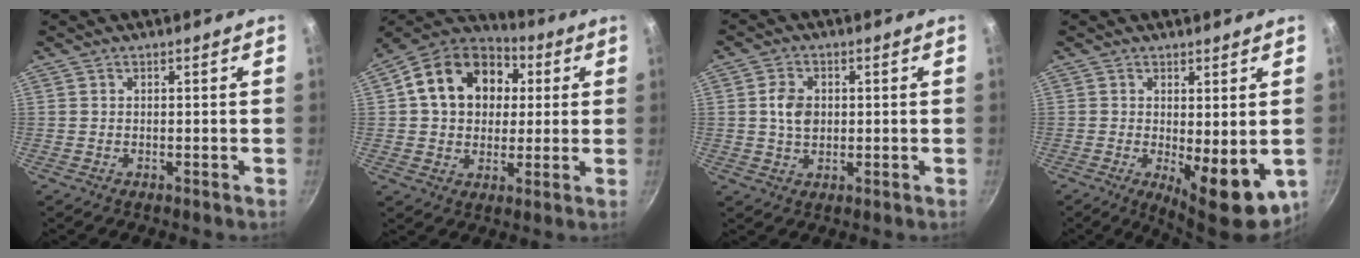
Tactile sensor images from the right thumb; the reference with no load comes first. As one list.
[{"total": 18.9, "force": [4.1, 14.5, 11.3], "torque": [-0.173, 0.022, 0.057]}, {"total": 5.4, "force": [0.5, 3.9, 3.6], "torque": [-0.054, 0.001, 0.007]}, {"total": 10.1, "force": [-1.2, 3.9, 9.2], "torque": [-0.104, -0.006, -0.003]}]